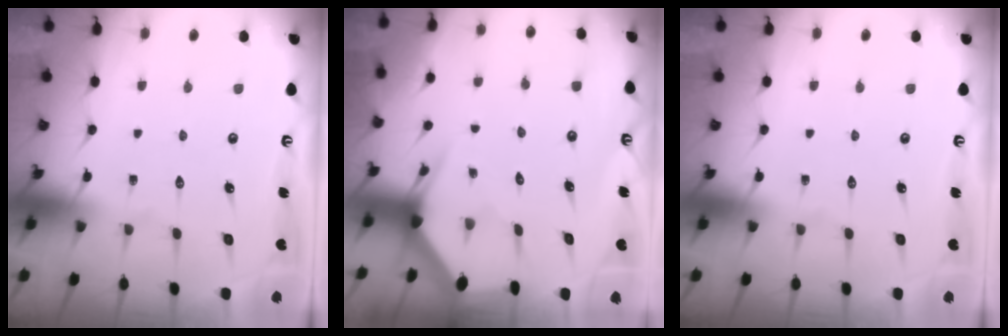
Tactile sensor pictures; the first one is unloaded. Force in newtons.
{"total": 3.3, "press": 3.3, "slide": 0.0}
{"total": 0.0}